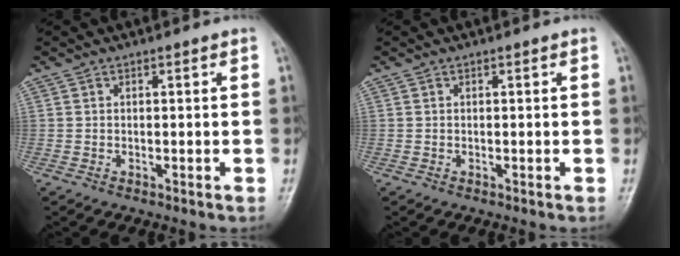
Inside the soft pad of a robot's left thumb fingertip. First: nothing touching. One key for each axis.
{"total": 0.0}